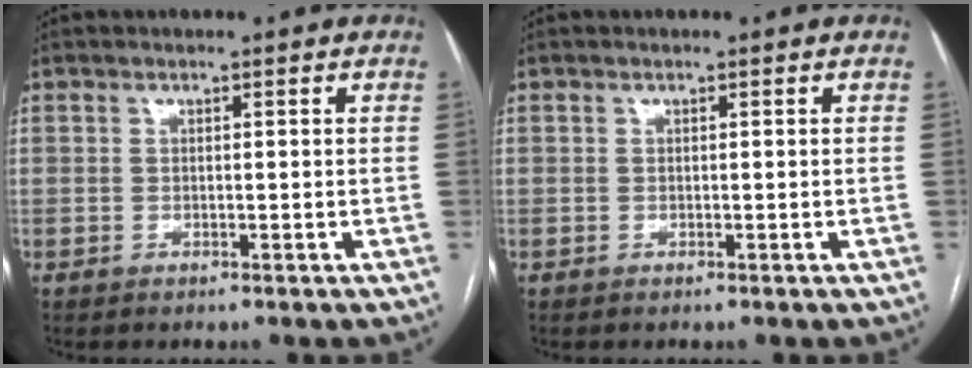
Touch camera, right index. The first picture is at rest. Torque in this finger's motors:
{"motor_torque": [0.00, 0.00, 0.00, 0.00]}